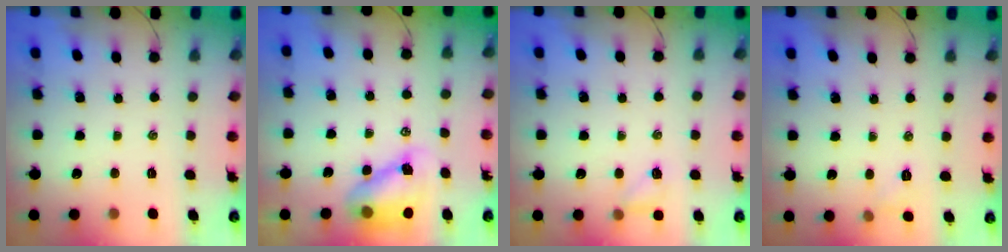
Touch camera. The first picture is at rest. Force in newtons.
{"total": 8.4, "press": 8.2, "slide": 1.9}
{"total": 4.4, "press": 4.2, "slide": 1.2}
{"total": 3.7, "press": 3.6, "slide": 1.1}